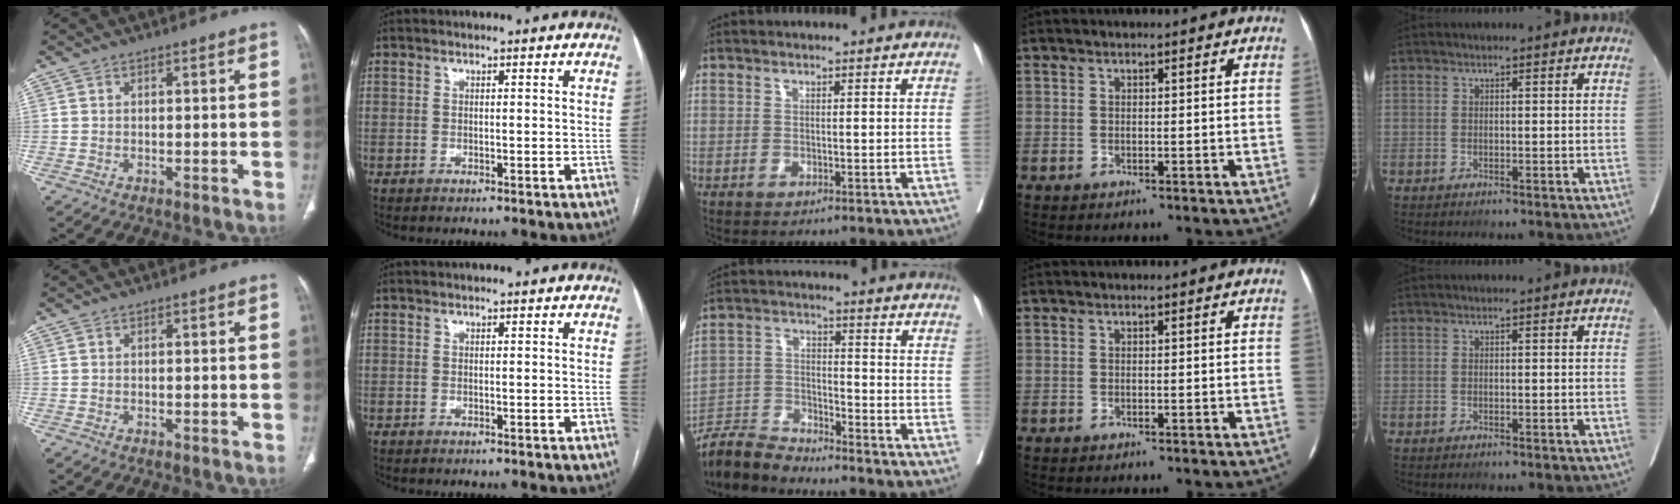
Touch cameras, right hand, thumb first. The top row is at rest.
{"middle": {"total": 6.9, "force": [-6.9, 0.0, 0.1], "torque": [-0.006, 0.000, -0.132]}}